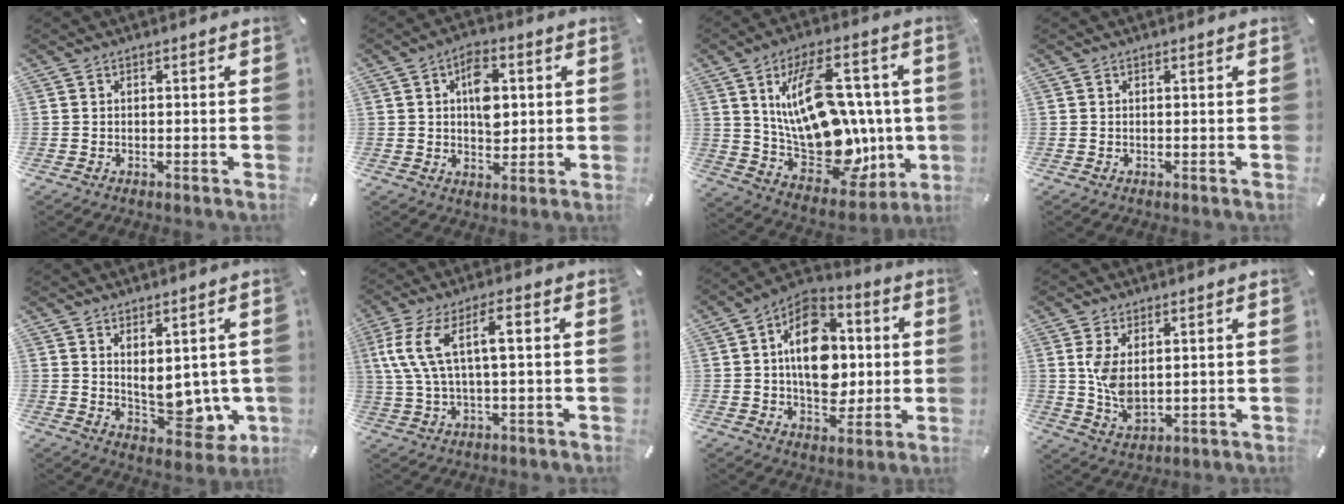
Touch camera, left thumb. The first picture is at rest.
{"total": 8.9, "force": [1.6, 5.9, 6.5], "torque": [-0.082, -0.002, 0.022]}
{"total": 26.7, "force": [3.5, 15.2, 21.7], "torque": [-0.385, -0.039, 0.072]}
{"total": 0.0}
{"total": 9.1, "force": [1.4, 5.5, 7.0], "torque": [-0.076, -0.021, 0.039]}
{"total": 10.6, "force": [2.1, 4.0, 9.5], "torque": [-0.208, -0.001, 0.030]}
{"total": 17.0, "force": [0.8, 12.1, 11.8], "torque": [-0.198, 0.003, 0.014]}
{"total": 6.9, "force": [1.9, 3.9, 5.4], "torque": [-0.135, -0.007, 0.031]}